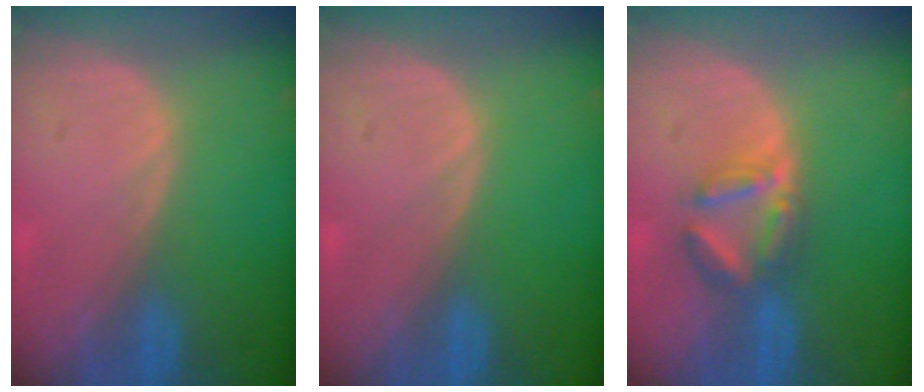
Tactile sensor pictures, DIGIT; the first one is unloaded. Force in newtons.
{"total": 0.0}
{"total": 5.0, "press": 5.0, "slide": 0.5}